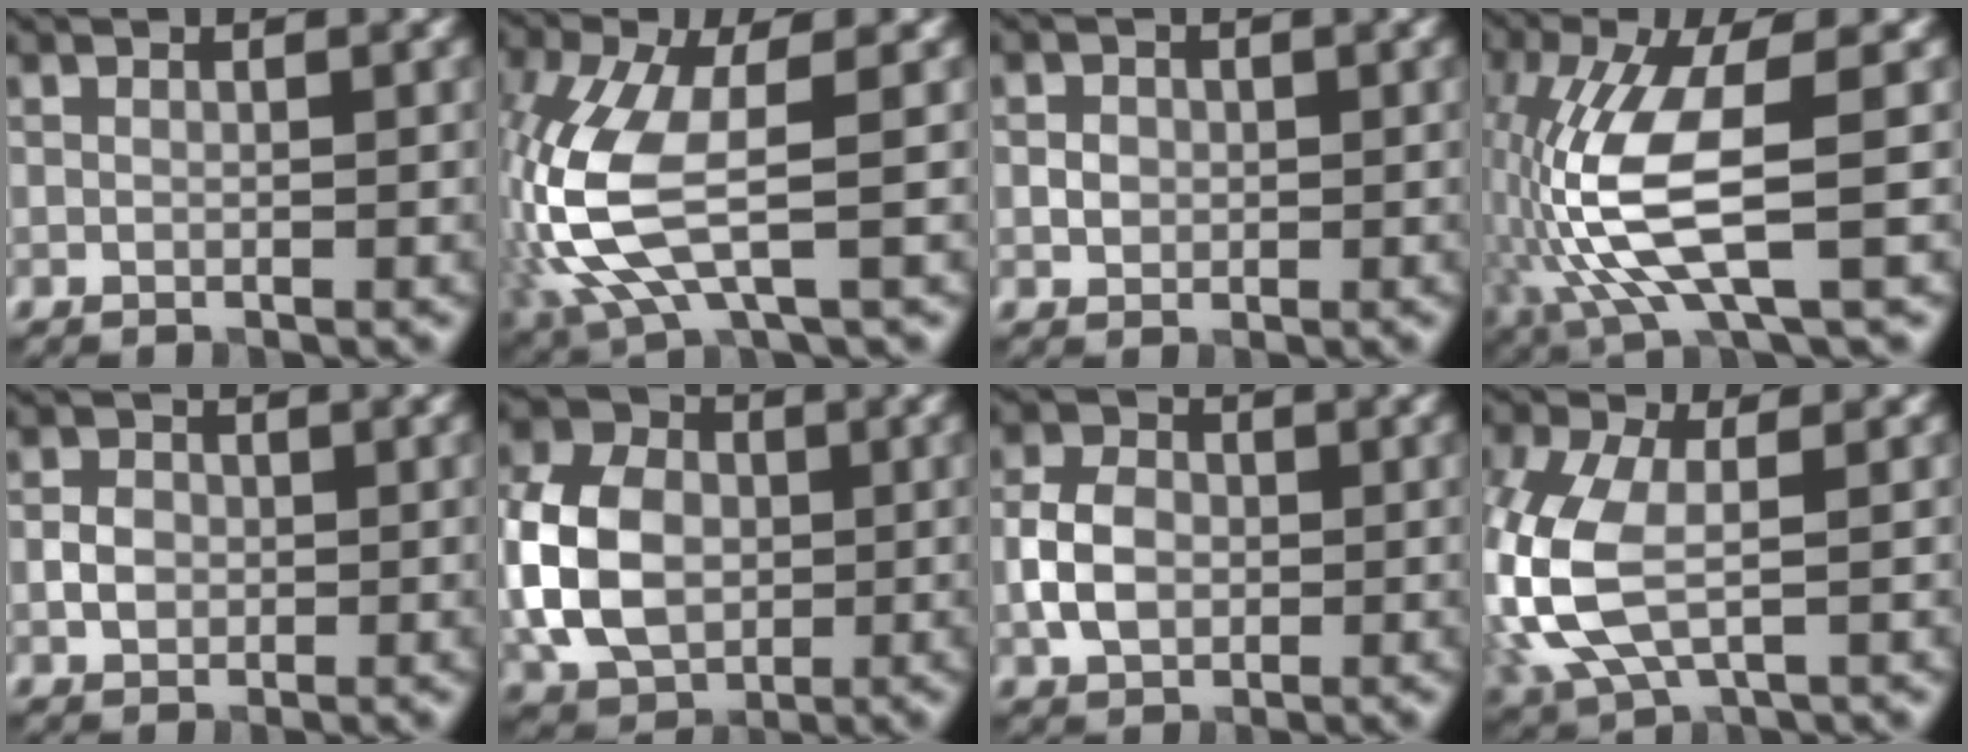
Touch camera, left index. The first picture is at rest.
{"total": 8.7, "force": [-1.1, 3.3, 8.0], "torque": [-0.210, -0.007, -0.023]}
{"total": 1.3, "force": [0.0, 1.2, 0.6], "torque": [-0.010, -0.001, -0.002]}
{"total": 9.4, "force": [-1.4, 2.5, 8.9], "torque": [-0.204, -0.003, -0.023]}
{"total": 2.1, "force": [-0.3, 1.7, 1.2], "torque": [-0.020, 0.002, -0.010]}
{"total": 9.7, "force": [-0.6, 7.3, 6.4], "torque": [-0.146, 0.010, -0.024]}
{"total": 4.2, "force": [-0.5, 3.1, 2.8], "torque": [-0.055, 0.004, -0.013]}
{"total": 7.6, "force": [-0.5, 4.1, 6.4], "torque": [-0.169, -0.002, -0.014]}